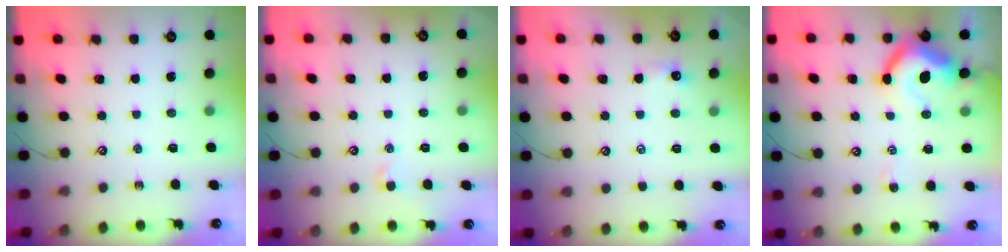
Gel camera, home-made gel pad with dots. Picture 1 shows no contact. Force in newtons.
{"total": 0.0}
{"total": 1.9, "press": 1.9, "slide": 0.4}
{"total": 9.3, "press": 9.2, "slide": 1.5}